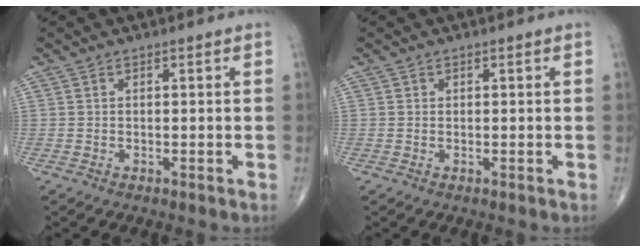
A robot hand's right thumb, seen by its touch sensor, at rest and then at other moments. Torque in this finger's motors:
{"motor_torque": [-0.26, 0.04, 0.35, 0.10, -0.02]}